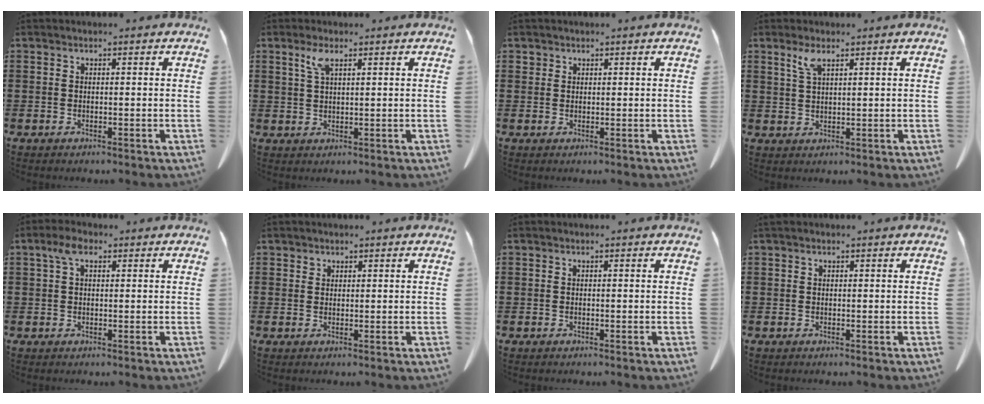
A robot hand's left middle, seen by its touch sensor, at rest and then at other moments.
{"total": 3.0, "force": [1.8, 0.7, 2.3], "torque": [-0.053, 0.002, 0.032]}
{"total": 0.7, "force": [0.6, 0.4, 0.0], "torque": [-0.003, -0.002, 0.012]}
{"total": 3.0, "force": [2.0, 0.5, 2.2], "torque": [-0.050, 0.001, 0.036]}
{"total": 3.4, "force": [1.4, 1.6, 2.7], "torque": [-0.061, 0.009, 0.023]}
{"total": 1.1, "force": [0.9, 0.5, 0.0], "torque": [-0.004, 0.000, 0.019]}
{"total": 0.0}
{"total": 0.0}